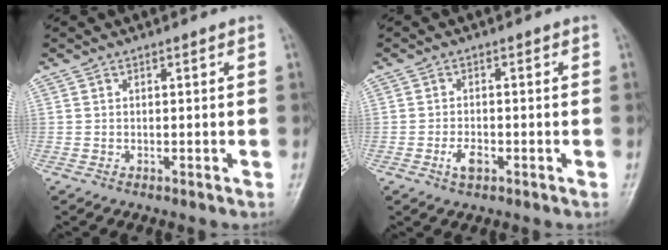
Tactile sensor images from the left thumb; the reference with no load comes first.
{"total": 3.0, "force": [-1.3, 1.7, 2.1], "torque": [-0.038, 0.004, -0.023]}